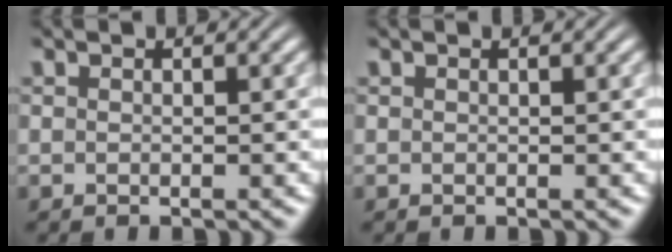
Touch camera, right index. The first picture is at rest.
{"total": 0.0}